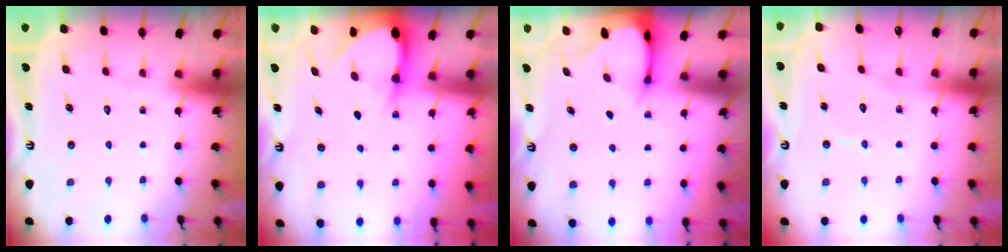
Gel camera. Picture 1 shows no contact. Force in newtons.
{"total": 5.0, "press": 5.0, "slide": 0.8}
{"total": 2.0, "press": 2.0, "slide": 0.1}
{"total": 5.9, "press": 5.9, "slide": 0.2}